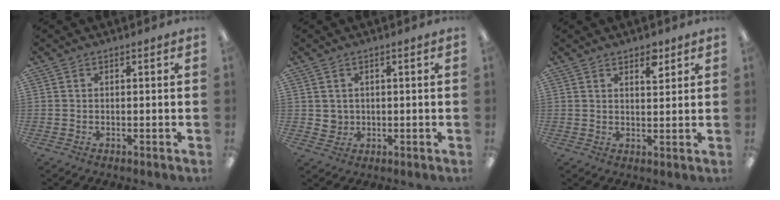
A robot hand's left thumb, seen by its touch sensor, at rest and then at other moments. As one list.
[{"total": 2.6, "force": [1.0, 2.3, 0.3], "torque": [-0.002, 0.000, 0.017]}, {"total": 4.2, "force": [3.1, 1.7, 2.1], "torque": [-0.016, -0.019, 0.050]}]